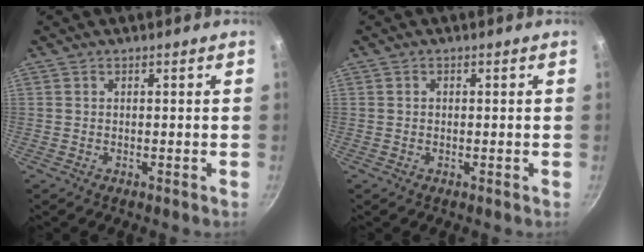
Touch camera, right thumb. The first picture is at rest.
{"total": 0.7, "force": [0.1, 0.7, 0.3], "torque": [-0.004, 0.005, 0.000]}